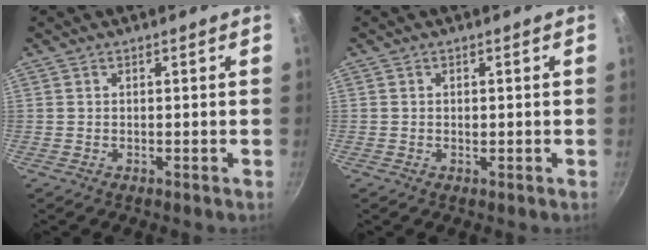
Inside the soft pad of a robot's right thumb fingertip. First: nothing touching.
{"total": 0.7, "force": [0.0, 0.5, 0.5], "torque": [-0.007, 0.002, 0.001]}